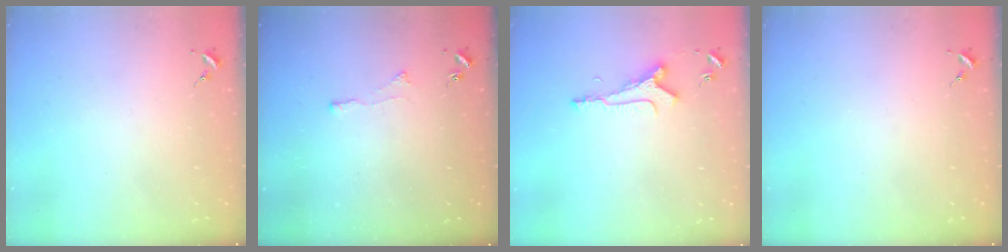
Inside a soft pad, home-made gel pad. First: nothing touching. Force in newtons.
{"total": 2.6, "press": 2.5, "slide": 0.6}
{"total": 6.4, "press": 6.3, "slide": 0.6}
{"total": 0.0}